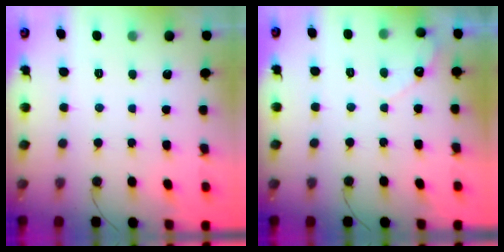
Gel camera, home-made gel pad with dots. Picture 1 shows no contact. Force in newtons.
{"total": 3.5, "press": 3.5, "slide": 0.2}